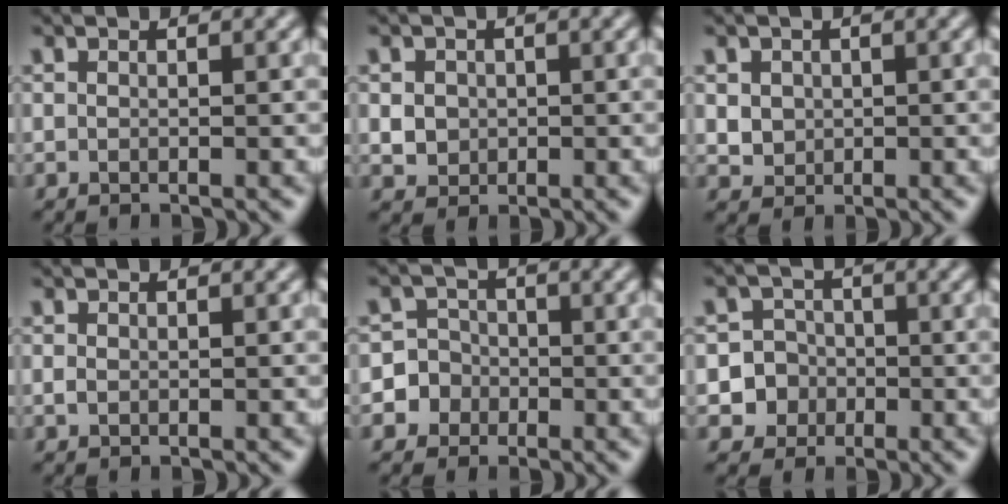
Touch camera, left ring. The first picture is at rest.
{"total": 2.2, "force": [0.2, 2.0, 0.9], "torque": [-0.015, 0.001, 0.007]}
{"total": 2.2, "force": [0.5, 2.0, 0.9], "torque": [-0.023, 0.002, 0.021]}
{"total": 0.5, "force": [0.0, 0.4, 0.3], "torque": [-0.005, -0.003, 0.000]}
{"total": 5.6, "force": [-2.2, 5.1, 0.3], "torque": [0.012, 0.009, -0.056]}
{"total": 6.2, "force": [-2.0, 5.8, 0.7], "torque": [0.008, 0.007, -0.054]}